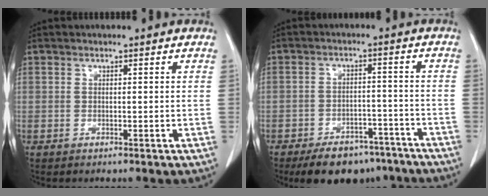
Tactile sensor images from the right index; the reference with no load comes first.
{"total": 11.8, "force": [-9.2, 5.8, 4.5], "torque": [-0.051, 0.011, -0.130]}